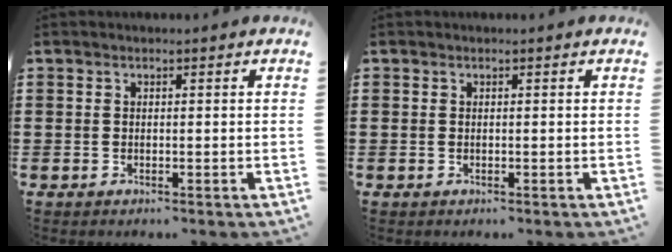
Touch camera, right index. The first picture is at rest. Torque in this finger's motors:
{"motor_torque": [0.02, 0.06, 0.02, -0.01]}